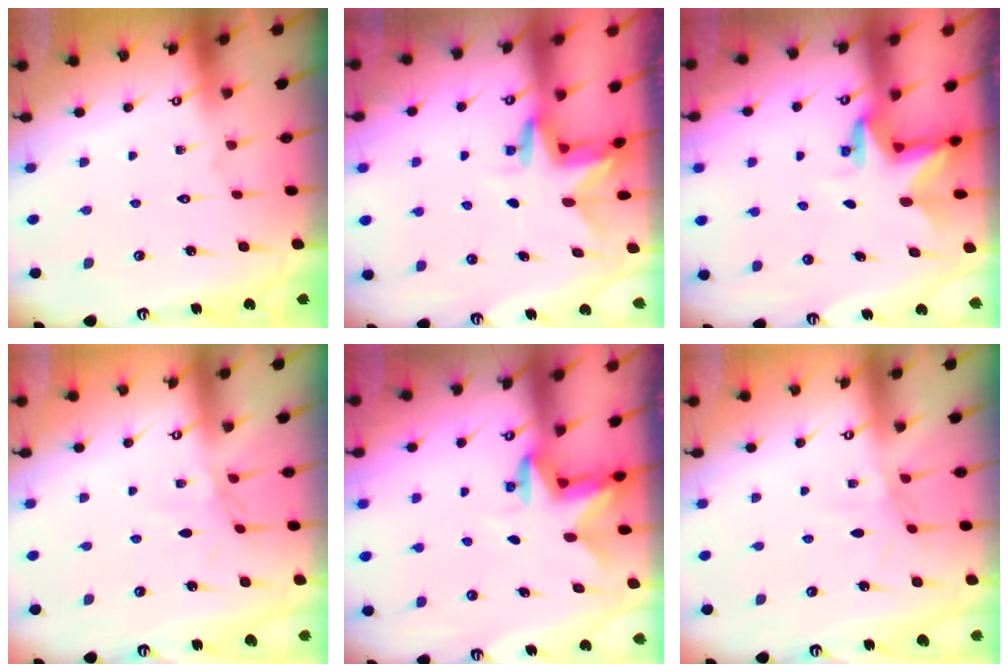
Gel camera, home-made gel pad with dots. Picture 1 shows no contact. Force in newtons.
{"total": 3.1, "press": 3.1, "slide": 0.2}
{"total": 2.8, "press": 2.8, "slide": 0.2}
{"total": 1.9, "press": 1.9, "slide": 0.5}
{"total": 2.8, "press": 2.8, "slide": 0.6}
{"total": 1.9, "press": 1.9, "slide": 0.5}